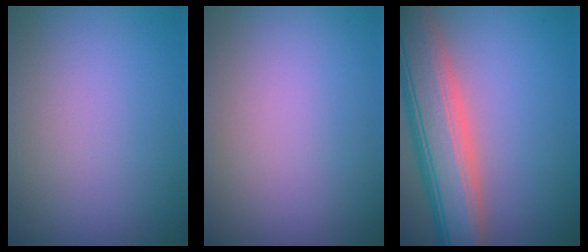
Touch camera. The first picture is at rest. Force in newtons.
{"total": 0.0}
{"total": 9.1, "press": 9.1, "slide": 0.5}